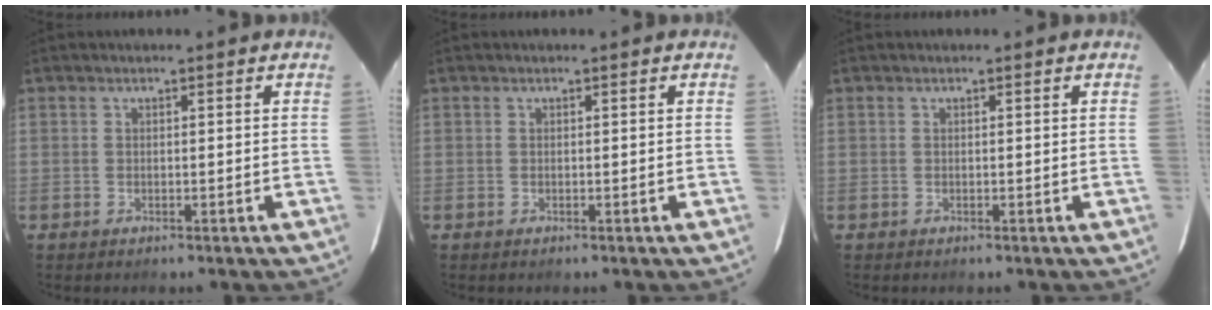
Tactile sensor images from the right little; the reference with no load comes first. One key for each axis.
{"total": 0.0}
{"total": 0.0}